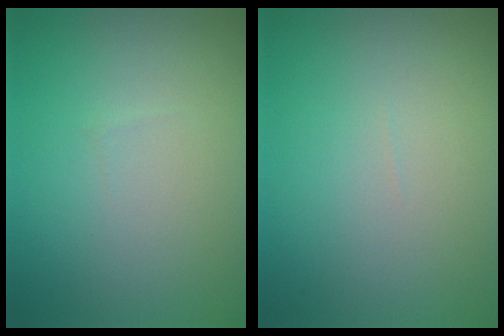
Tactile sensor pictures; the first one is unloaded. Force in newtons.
{"total": 0.0}